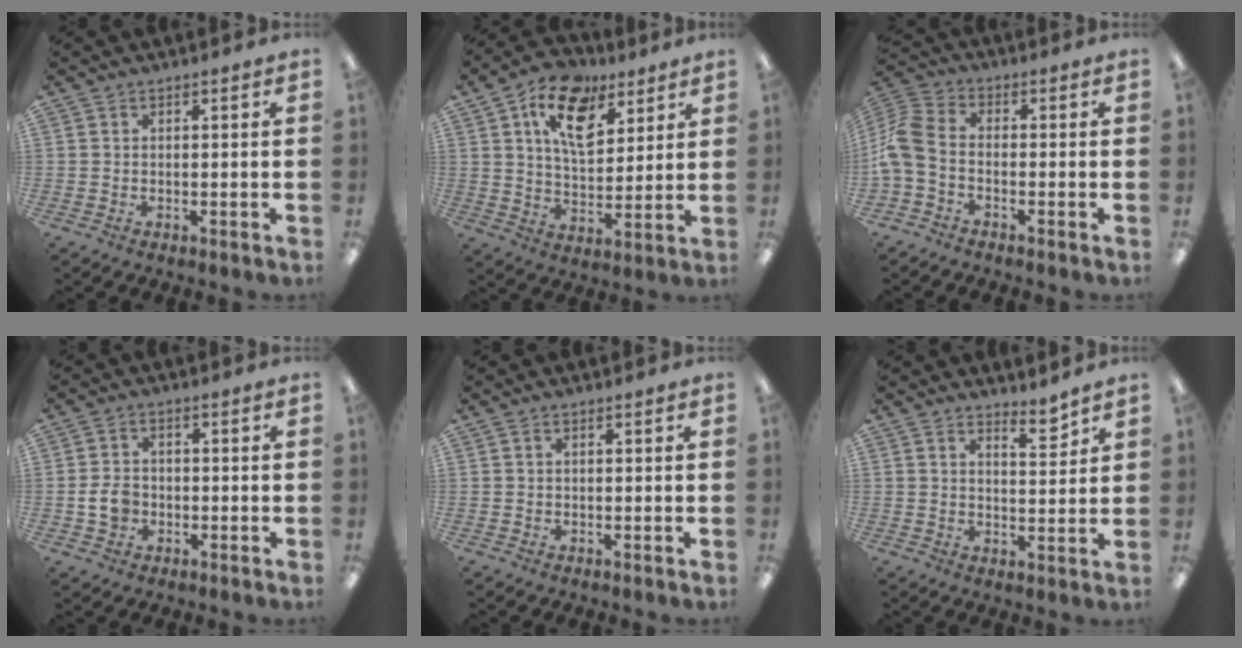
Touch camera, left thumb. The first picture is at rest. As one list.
[{"total": 14.3, "force": [7.9, 8.0, 8.8], "torque": [-0.141, -0.022, 0.141]}, {"total": 8.8, "force": [-2.0, 5.2, 6.8], "torque": [-0.165, -0.006, -0.039]}, {"total": 5.0, "force": [-1.2, 3.7, 3.1], "torque": [-0.066, 0.006, -0.023]}, {"total": 0.0}, {"total": 5.0, "force": [4.2, 1.0, 2.5], "torque": [-0.027, -0.032, 0.069]}]